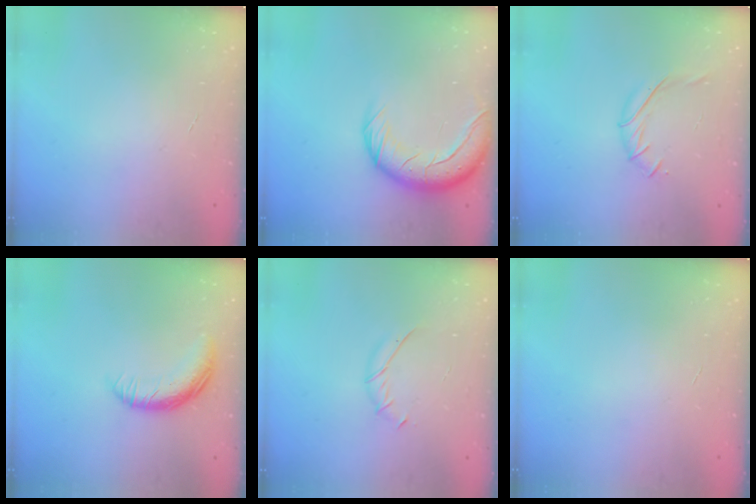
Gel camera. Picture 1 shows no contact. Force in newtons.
{"total": 13.4, "press": 12.9, "slide": 3.5}
{"total": 5.5, "press": 5.4, "slide": 1.0}
{"total": 10.7, "press": 10.7, "slide": 0.5}
{"total": 3.7, "press": 3.7, "slide": 0.8}
{"total": 0.0}